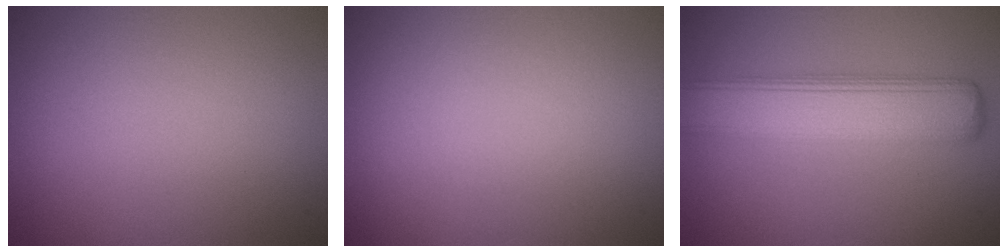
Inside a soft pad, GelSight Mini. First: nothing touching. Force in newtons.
{"total": 0.0}
{"total": 7.3, "press": 7.3, "slide": 0.4}